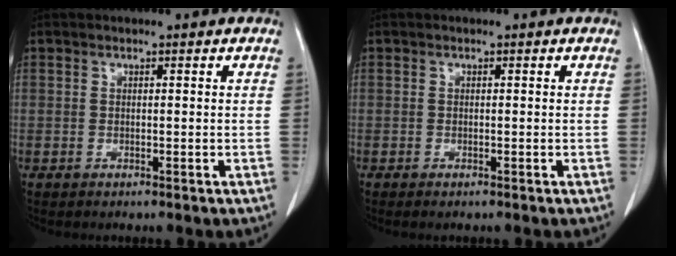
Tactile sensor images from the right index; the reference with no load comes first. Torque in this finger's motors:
{"motor_torque": [0.16, -0.14, 0.00, 0.01]}